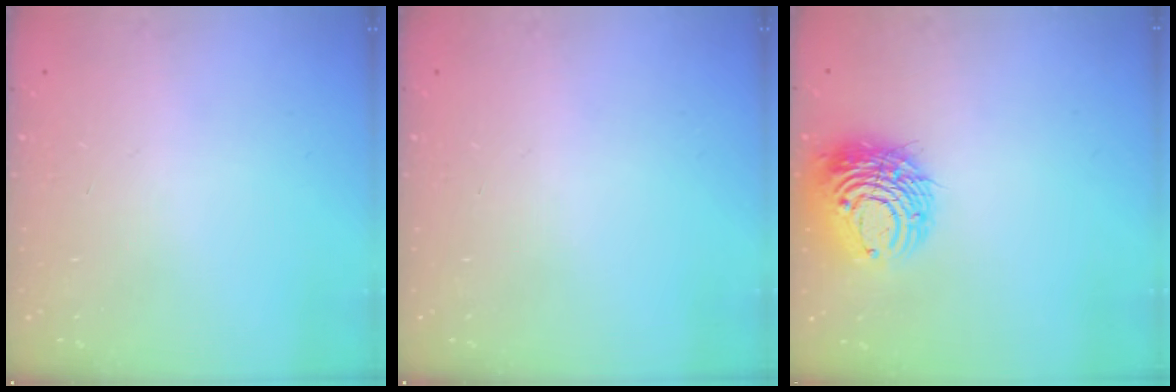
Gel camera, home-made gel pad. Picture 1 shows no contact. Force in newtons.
{"total": 0.0}
{"total": 11.8, "press": 11.8, "slide": 1.2}